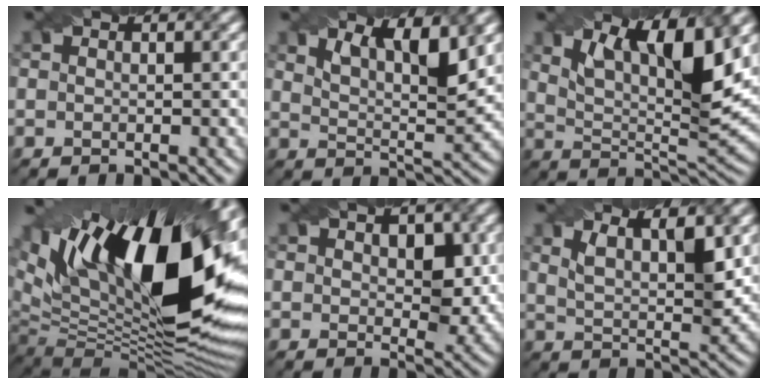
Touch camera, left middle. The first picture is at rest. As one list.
[{"total": 5.7, "force": [3.7, 1.5, 4.1], "torque": [-0.066, 0.004, 0.055]}, {"total": 9.9, "force": [4.8, 3.0, 8.1], "torque": [-0.143, -0.007, 0.086]}, {"total": 19.5, "force": [6.9, 9.1, 15.8], "torque": [-0.248, 0.015, 0.124]}, {"total": 4.0, "force": [1.0, 2.3, 3.0], "torque": [-0.039, -0.008, 0.017]}, {"total": 5.1, "force": [2.9, 1.7, 3.8], "torque": [-0.063, 0.003, 0.044]}]